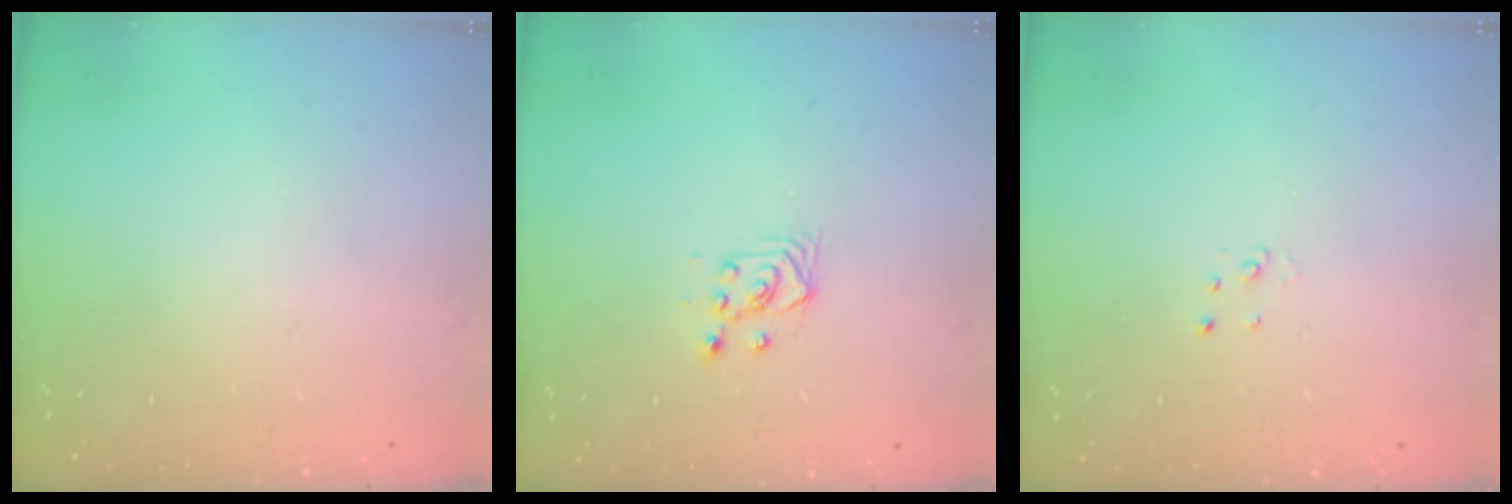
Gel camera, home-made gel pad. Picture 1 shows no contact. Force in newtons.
{"total": 3.6, "press": 3.2, "slide": 1.6}
{"total": 2.0, "press": 2.0, "slide": 0.2}